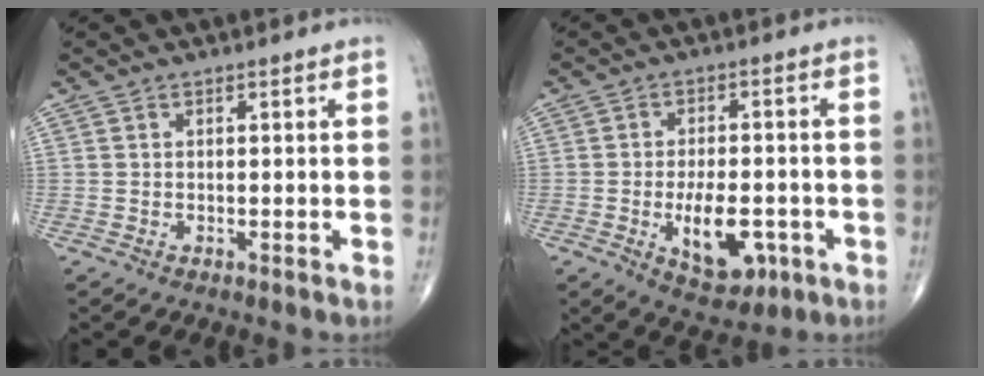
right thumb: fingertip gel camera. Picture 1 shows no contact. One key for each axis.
{"total": 10.1, "fx": -3.1, "fy": 5.3, "fz": 8.1, "tx": -0.112, "ty": 0.007, "tz": -0.035}